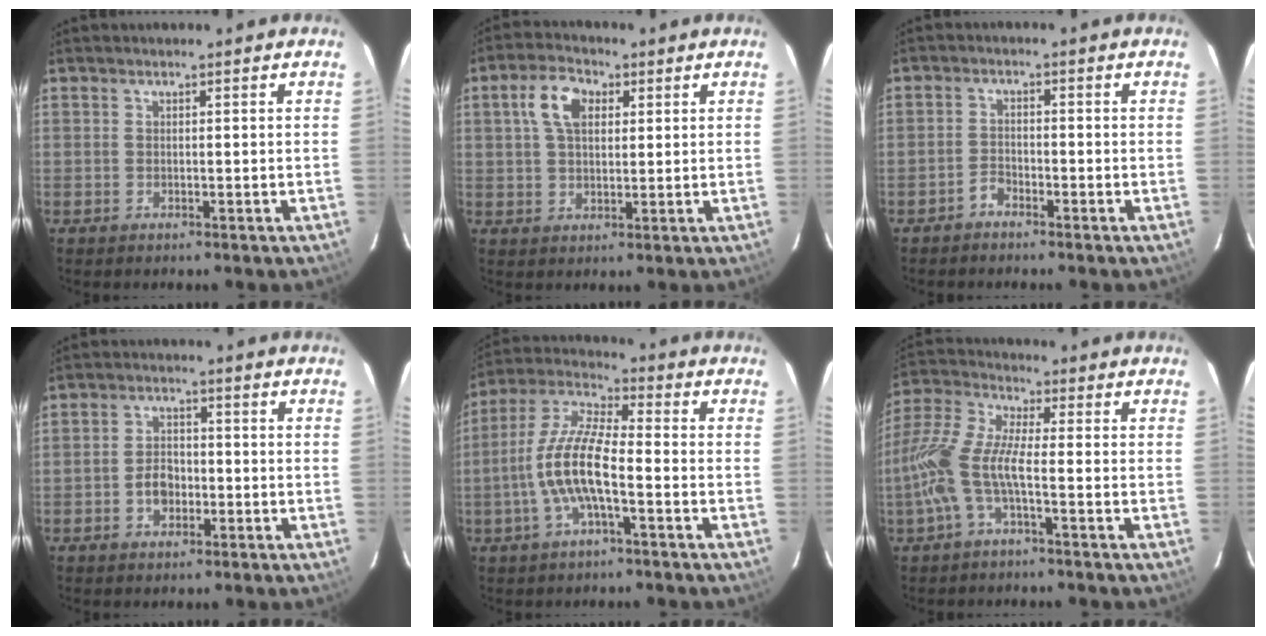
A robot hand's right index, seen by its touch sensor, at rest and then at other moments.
{"total": 7.0, "force": [2.3, 4.2, 5.1], "torque": [-0.097, 0.021, 0.042]}
{"total": 2.1, "force": [-1.9, 0.8, 0.4], "torque": [-0.007, 0.004, -0.037]}
{"total": 4.5, "force": [-1.6, 3.2, 2.7], "torque": [-0.054, 0.010, -0.025]}
{"total": 11.8, "force": [-3.3, 3.0, 10.9], "torque": [-0.228, 0.004, -0.066]}
{"total": 10.8, "force": [-3.4, 2.2, 10.0], "torque": [-0.223, 0.002, -0.071]}